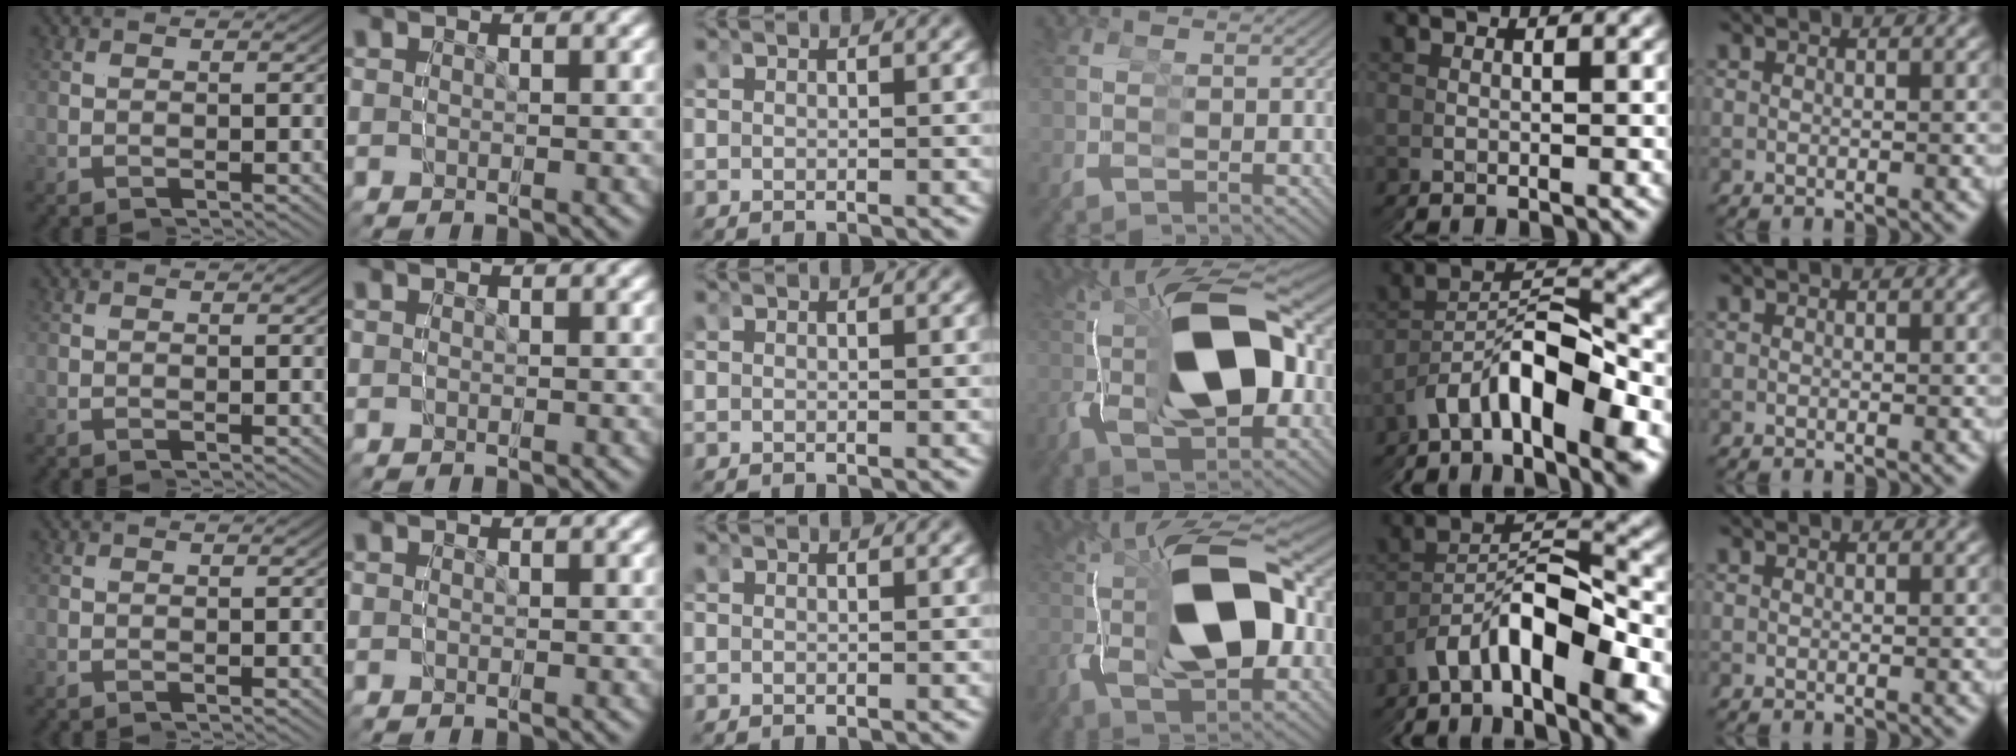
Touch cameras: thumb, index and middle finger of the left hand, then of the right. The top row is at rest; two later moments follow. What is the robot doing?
{"motion": "grasp_and_lifting", "object": "glasses"}